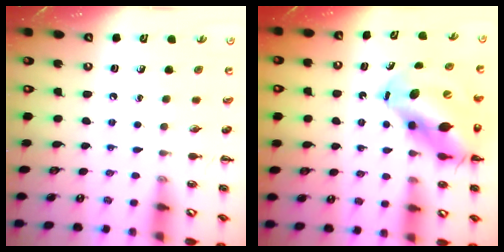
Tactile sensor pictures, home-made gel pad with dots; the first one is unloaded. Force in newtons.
{"total": 14.1, "press": 13.6, "slide": 3.7}